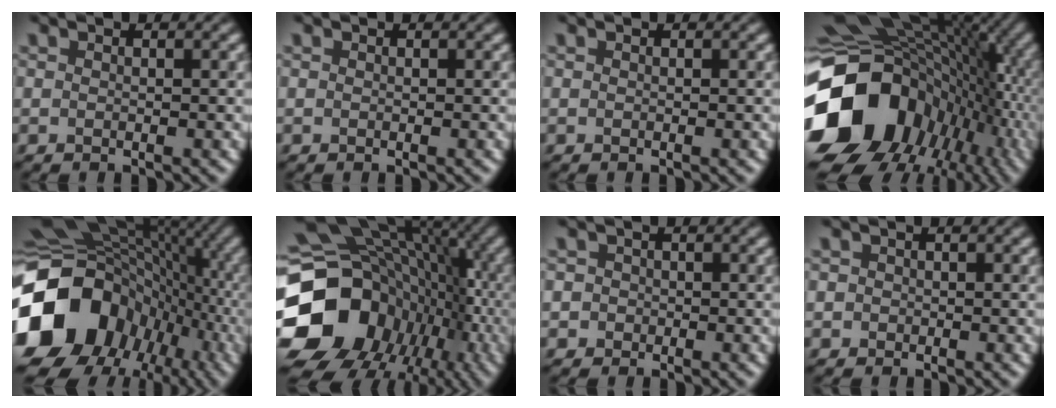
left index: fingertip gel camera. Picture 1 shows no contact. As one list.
[{"total": 0.0}, {"total": 0.0}, {"total": 18.4, "force": [-3.1, 14.7, 10.7], "torque": [-0.236, -0.005, -0.046]}, {"total": 17.8, "force": [-3.5, 15.0, 8.9], "torque": [-0.215, -0.013, -0.053]}, {"total": 19.3, "force": [-4.1, 16.4, 9.4], "torque": [-0.188, 0.000, -0.061]}, {"total": 2.1, "force": [0.1, 2.0, 0.3], "torque": [0.021, 0.018, -0.025]}, {"total": 0.9, "force": [0.1, 0.9, 0.0], "torque": [0.016, 0.003, -0.004]}]